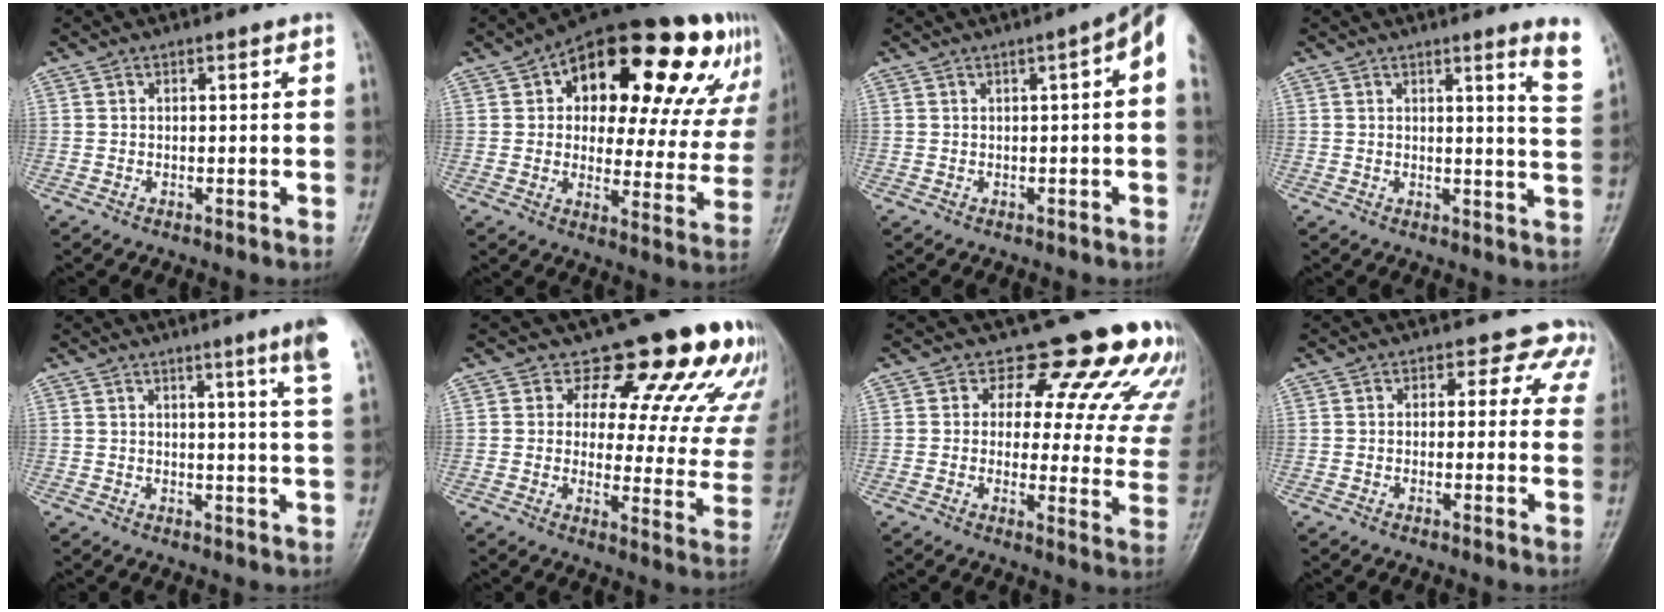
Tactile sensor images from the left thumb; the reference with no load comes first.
{"total": 28.0, "force": [12.4, 13.4, 21.1], "torque": [-0.244, 0.024, 0.176]}
{"total": 5.5, "force": [0.7, 1.0, 5.4], "torque": [-0.069, 0.022, 0.002]}
{"total": 5.4, "force": [3.8, -0.3, 3.9], "torque": [-0.045, -0.035, 0.037]}
{"total": 7.1, "force": [4.2, -0.6, 5.6], "torque": [-0.074, -0.025, 0.050]}
{"total": 19.0, "force": [15.1, 7.8, 8.5], "torque": [-0.043, -0.090, 0.163]}
{"total": 17.2, "force": [14.1, 6.8, 6.9], "torque": [-0.025, -0.090, 0.143]}
{"total": 6.5, "force": [4.6, 4.4, 1.2], "torque": [0.034, -0.012, 0.025]}